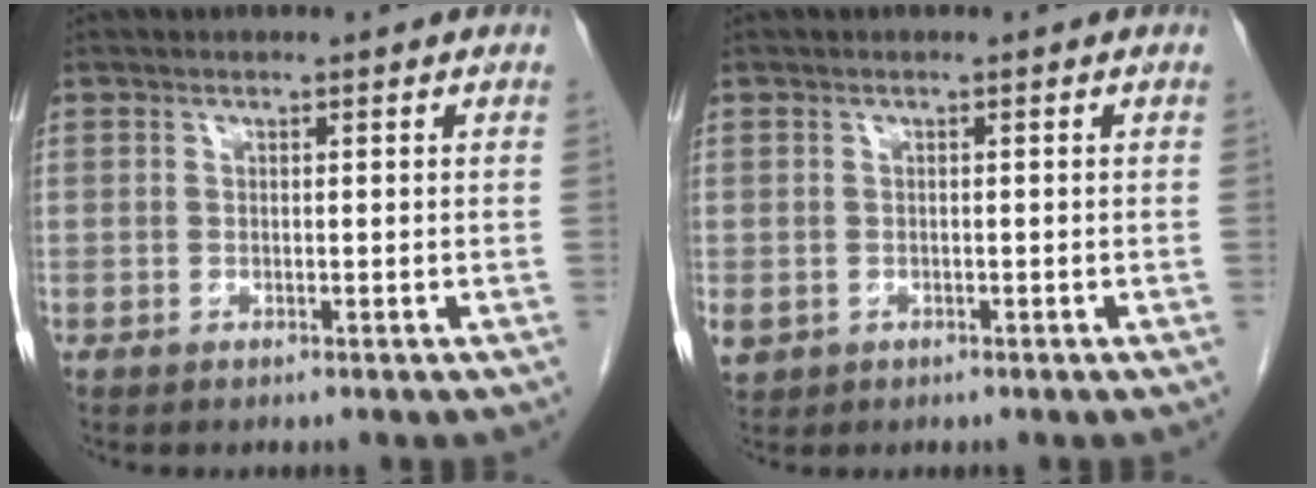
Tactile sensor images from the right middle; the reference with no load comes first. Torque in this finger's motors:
{"motor_torque": [0.63, -0.32, 0.32, 0.07]}